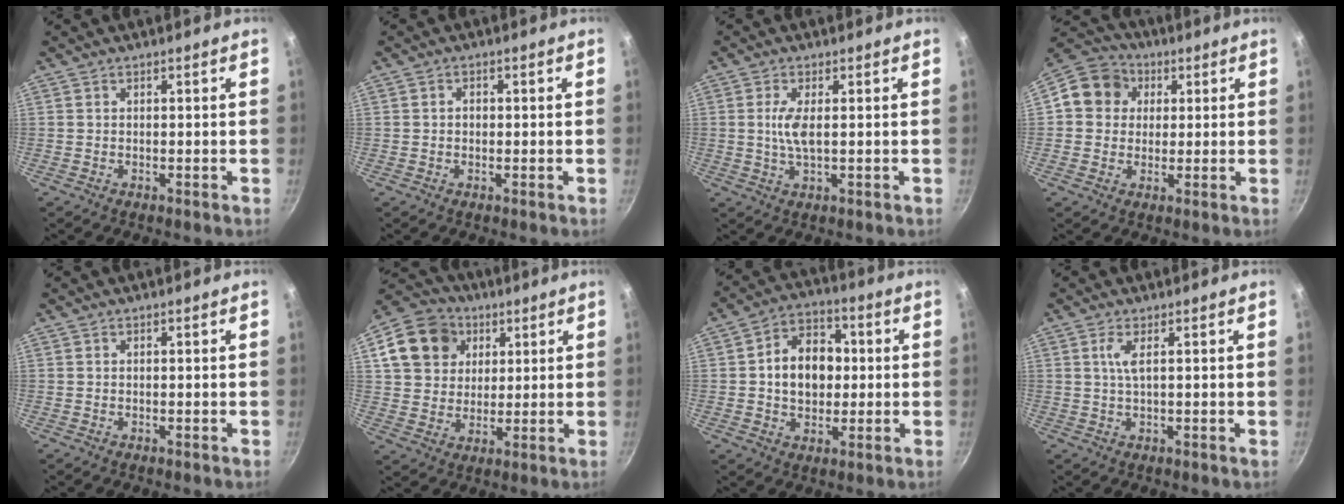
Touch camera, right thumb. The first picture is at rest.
{"total": 1.3, "force": [0.0, 1.1, 0.8], "torque": [-0.011, 0.005, -0.002]}
{"total": 4.4, "force": [0.5, 1.3, 4.1], "torque": [-0.093, -0.001, 0.011]}
{"total": 10.4, "force": [2.2, 9.3, 4.1], "torque": [-0.046, 0.018, 0.018]}
{"total": 0.0}
{"total": 14.3, "force": [4.9, 11.9, 6.2], "torque": [-0.098, 0.013, 0.080]}
{"total": 12.0, "force": [0.7, 9.0, 7.8], "torque": [-0.088, 0.018, 0.002]}
{"total": 2.6, "force": [0.7, 0.2, 2.5], "torque": [-0.056, -0.003, 0.017]}